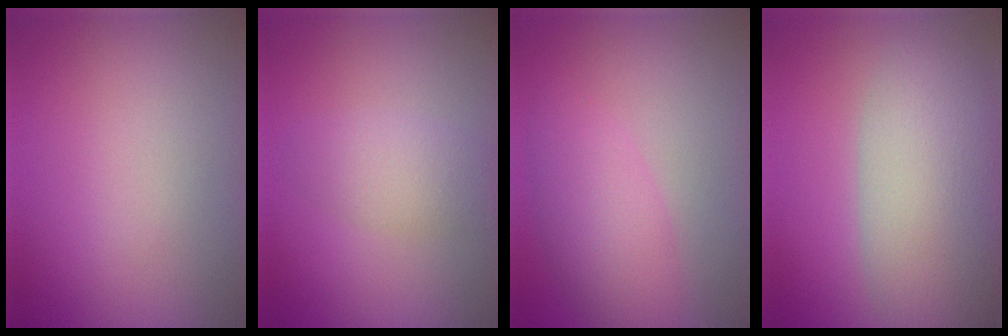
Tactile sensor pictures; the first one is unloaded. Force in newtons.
{"total": 2.8, "press": 2.8, "slide": 0.2}
{"total": 3.8, "press": 3.8, "slide": 0.1}
{"total": 8.4, "press": 8.4, "slide": 0.5}